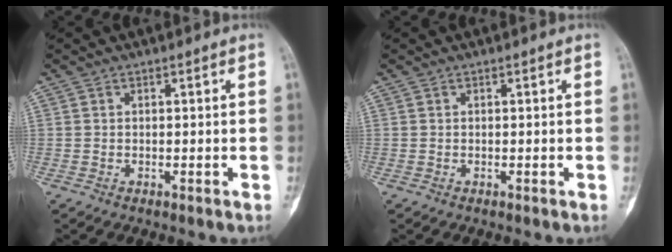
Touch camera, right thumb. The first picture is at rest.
{"total": 0.0}